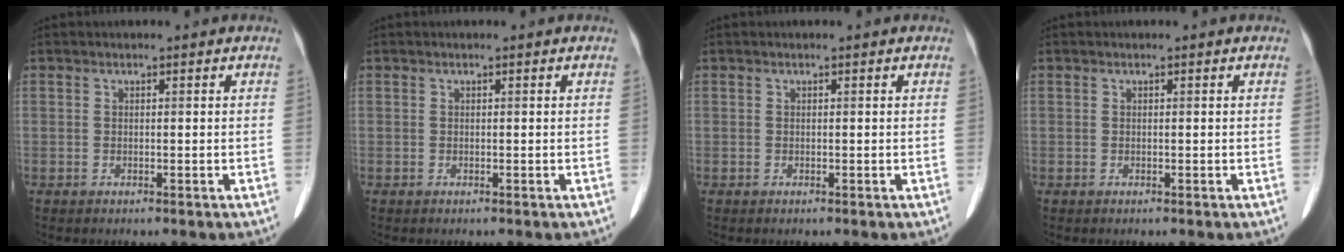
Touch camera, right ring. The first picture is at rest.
{"total": 0.0}
{"total": 0.0}
{"total": 0.0}